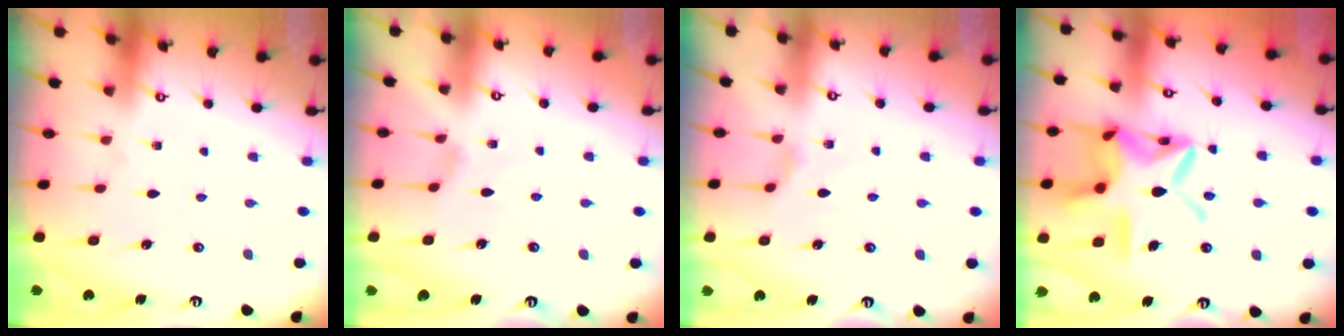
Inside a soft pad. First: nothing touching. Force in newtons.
{"total": 0.7, "press": 0.6, "slide": 0.3}
{"total": 1.6, "press": 1.5, "slide": 0.4}
{"total": 20.5, "press": 20.4, "slide": 1.9}